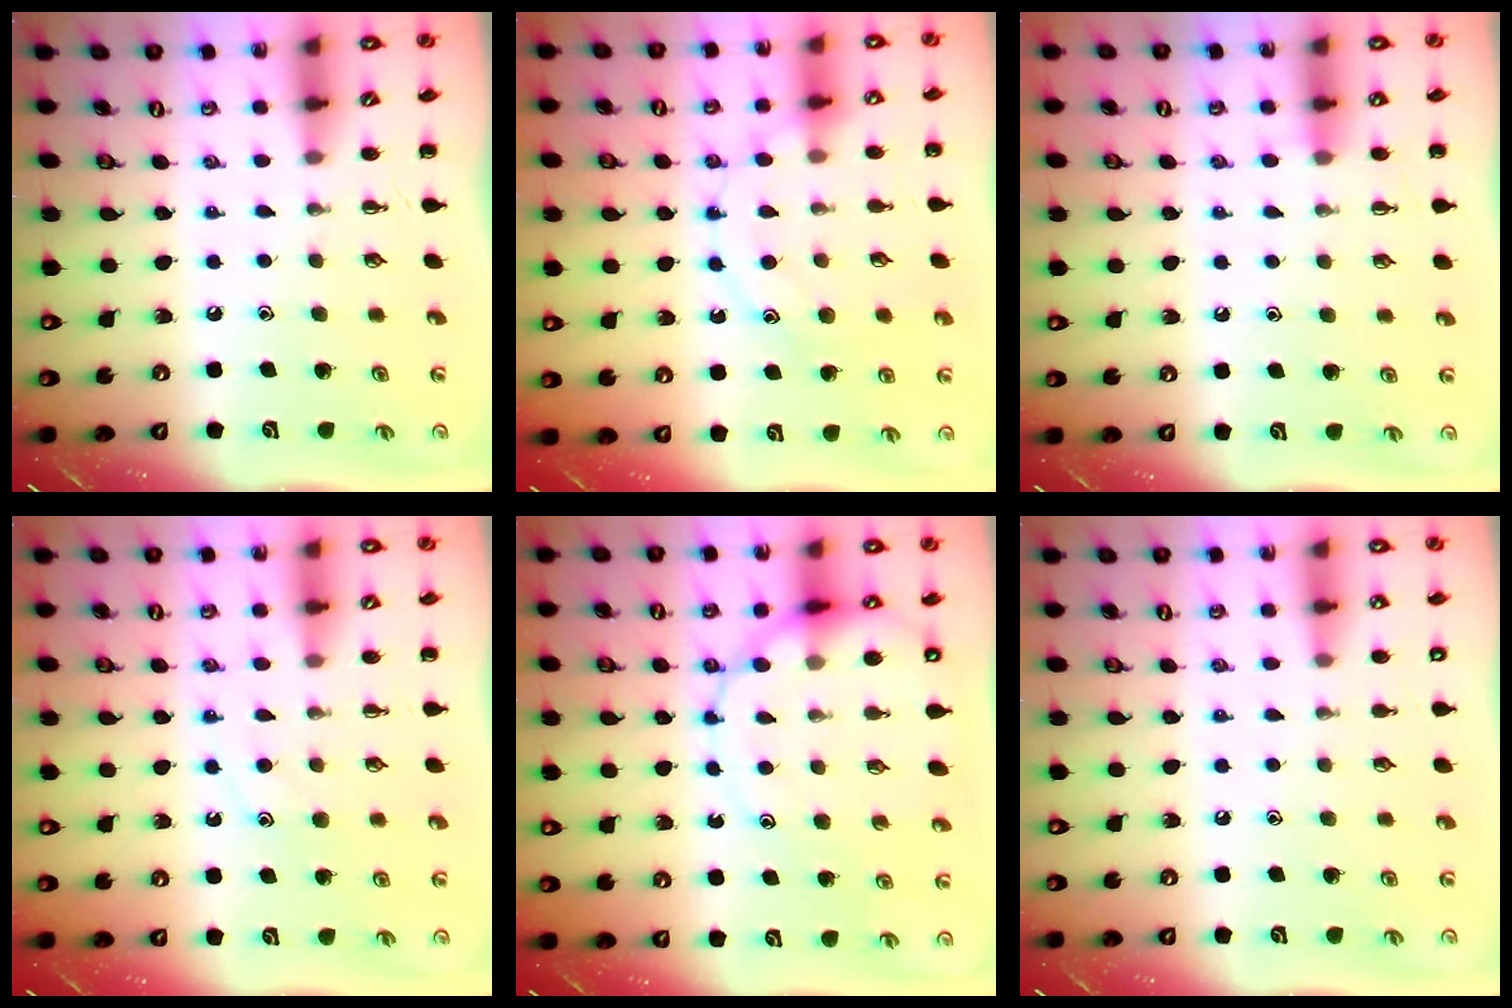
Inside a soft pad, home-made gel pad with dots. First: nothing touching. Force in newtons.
{"total": 11.6, "press": 11.6, "slide": 0.6}
{"total": 5.6, "press": 5.2, "slide": 2.2}
{"total": 10.2, "press": 10.2, "slide": 0.8}
{"total": 14.3, "press": 13.9, "slide": 3.3}
{"total": 6.9, "press": 6.5, "slide": 2.3}